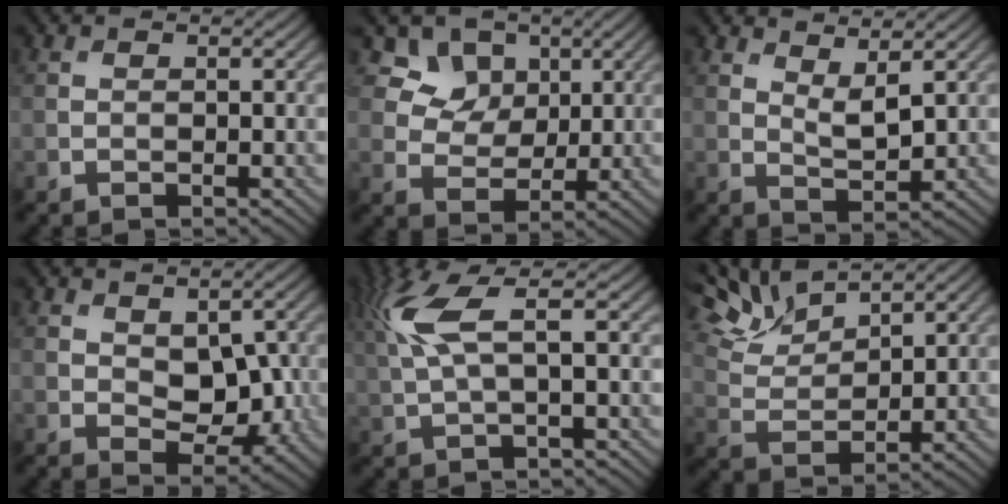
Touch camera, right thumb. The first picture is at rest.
{"total": 8.3, "force": [4.7, 6.1, 3.2], "torque": [-0.094, -0.022, 0.108]}
{"total": 3.3, "force": [2.3, 0.8, 2.3], "torque": [-0.050, -0.007, 0.046]}
{"total": 5.7, "force": [0.7, 3.7, 4.3], "torque": [-0.071, -0.010, 0.015]}
{"total": 6.5, "force": [2.0, 1.3, 6.0], "torque": [-0.147, 0.017, 0.040]}
{"total": 7.2, "force": [6.1, 1.7, 3.5], "torque": [-0.083, 0.010, 0.120]}